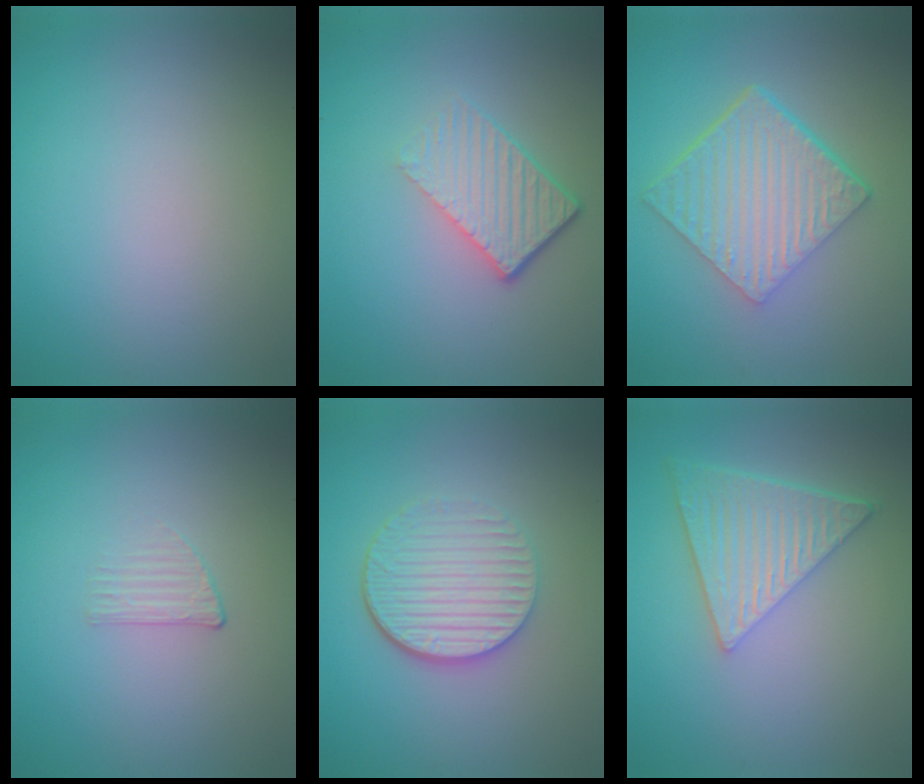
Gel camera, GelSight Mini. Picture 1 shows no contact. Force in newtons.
{"total": 4.3, "press": 2.9, "slide": 3.1}
{"total": 7.0, "press": 4.6, "slide": 5.2}
{"total": 1.0, "press": 0.3, "slide": 1.0}
{"total": 5.1, "press": 3.9, "slide": 3.3}
{"total": 6.8, "press": 4.7, "slide": 4.8}